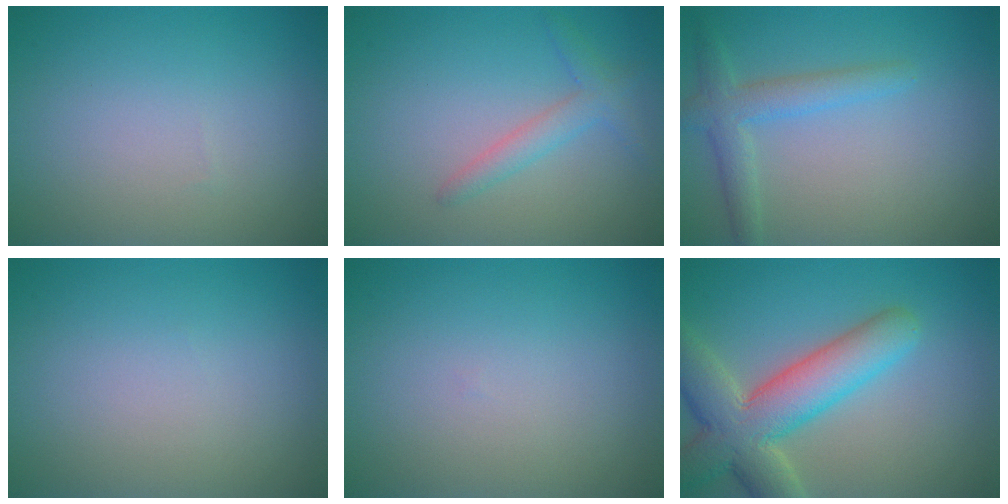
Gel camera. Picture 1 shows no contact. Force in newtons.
{"total": 2.2, "press": 2.2, "slide": 0.1}
{"total": 2.9, "press": 2.9, "slide": 0.2}
{"total": 0.0}
{"total": 0.0}
{"total": 8.2, "press": 8.1, "slide": 0.7}